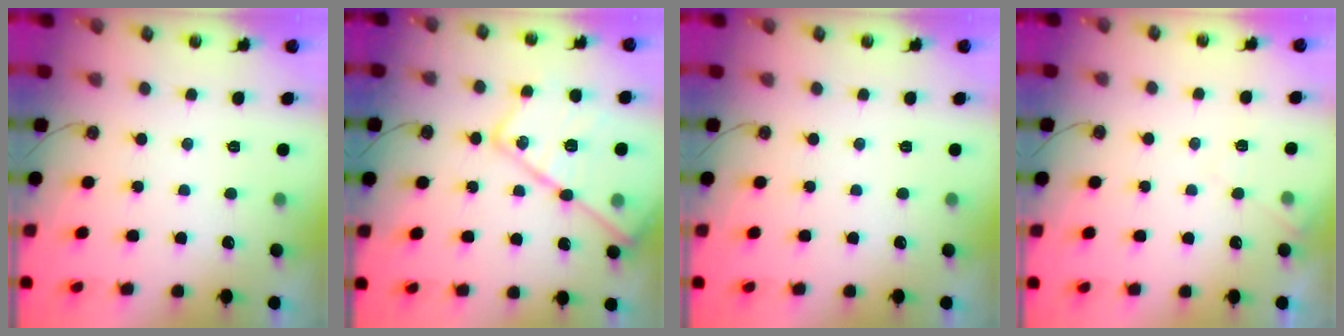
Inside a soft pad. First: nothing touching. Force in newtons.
{"total": 22.4, "press": 22.2, "slide": 2.4}
{"total": 0.0}
{"total": 5.4, "press": 5.3, "slide": 0.8}